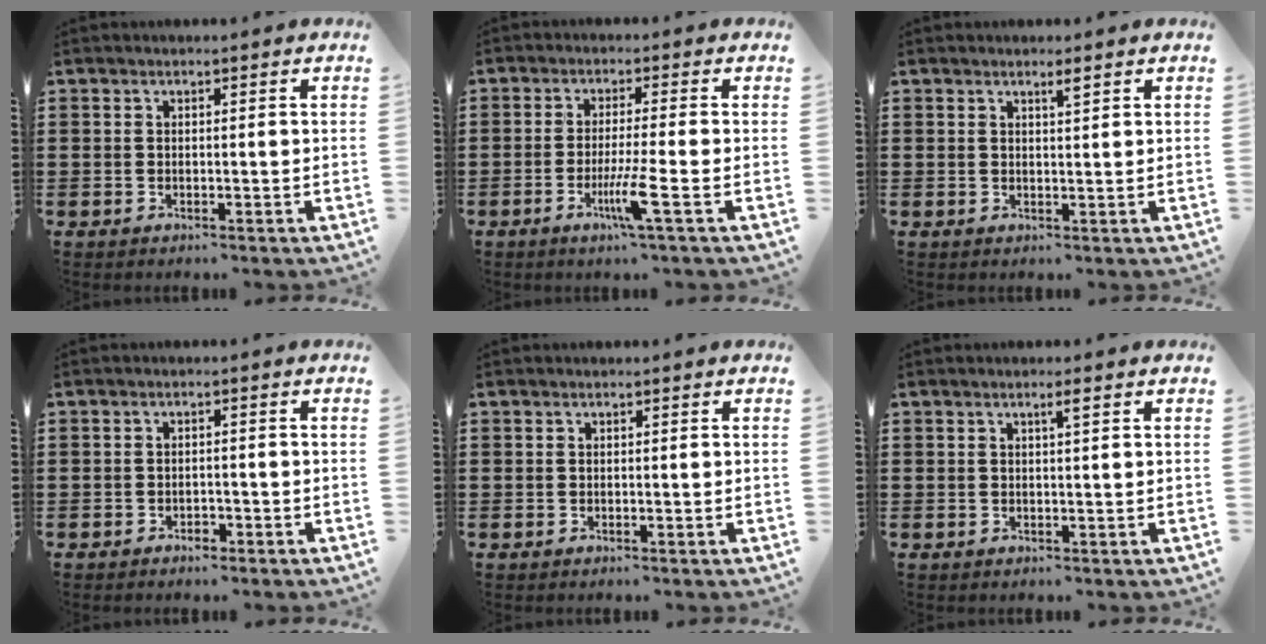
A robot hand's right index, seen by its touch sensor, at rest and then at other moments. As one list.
[{"total": 5.8, "force": [-2.3, -0.3, 5.4], "torque": [-0.103, -0.020, -0.043]}, {"total": 1.5, "force": [1.2, 0.1, 1.0], "torque": [-0.012, -0.003, 0.019]}, {"total": 1.4, "force": [-1.3, 0.5, 0.3], "torque": [-0.012, -0.002, -0.028]}, {"total": 0.0}, {"total": 1.4, "force": [0.6, 0.0, 1.2], "torque": [-0.024, 0.002, 0.010]}]